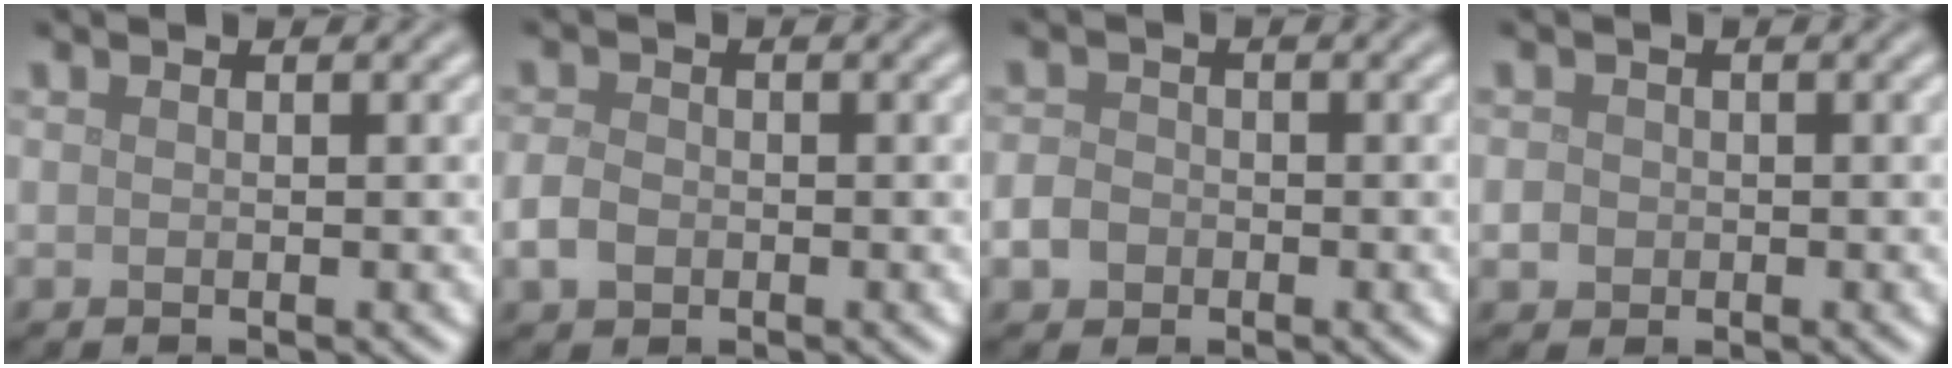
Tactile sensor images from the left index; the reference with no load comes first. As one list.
[{"total": 2.2, "force": [-0.7, 1.7, 1.3], "torque": [-0.026, -0.003, -0.019]}, {"total": 2.2, "force": [-0.8, 1.8, 0.9], "torque": [-0.014, -0.001, -0.020]}, {"total": 1.3, "force": [-0.3, 1.2, 0.4], "torque": [-0.002, -0.002, -0.008]}]